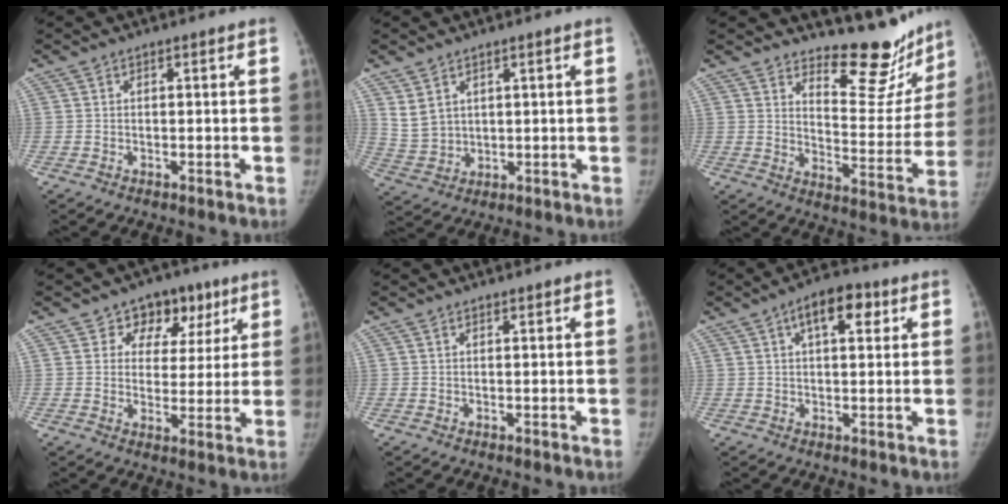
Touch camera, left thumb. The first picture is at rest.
{"total": 5.2, "force": [2.6, 3.8, 2.4], "torque": [-0.037, -0.014, 0.065]}
{"total": 15.0, "force": [13.5, 5.0, 4.4], "torque": [-0.006, -0.132, 0.180]}
{"total": 9.6, "force": [5.3, 7.3, 3.3], "torque": [0.007, -0.012, 0.075]}
{"total": 0.5, "force": [0.5, 0.2, 0.1], "torque": [-0.003, -0.004, 0.007]}
{"total": 8.0, "force": [3.4, 3.8, 6.2], "torque": [-0.069, 0.003, 0.045]}